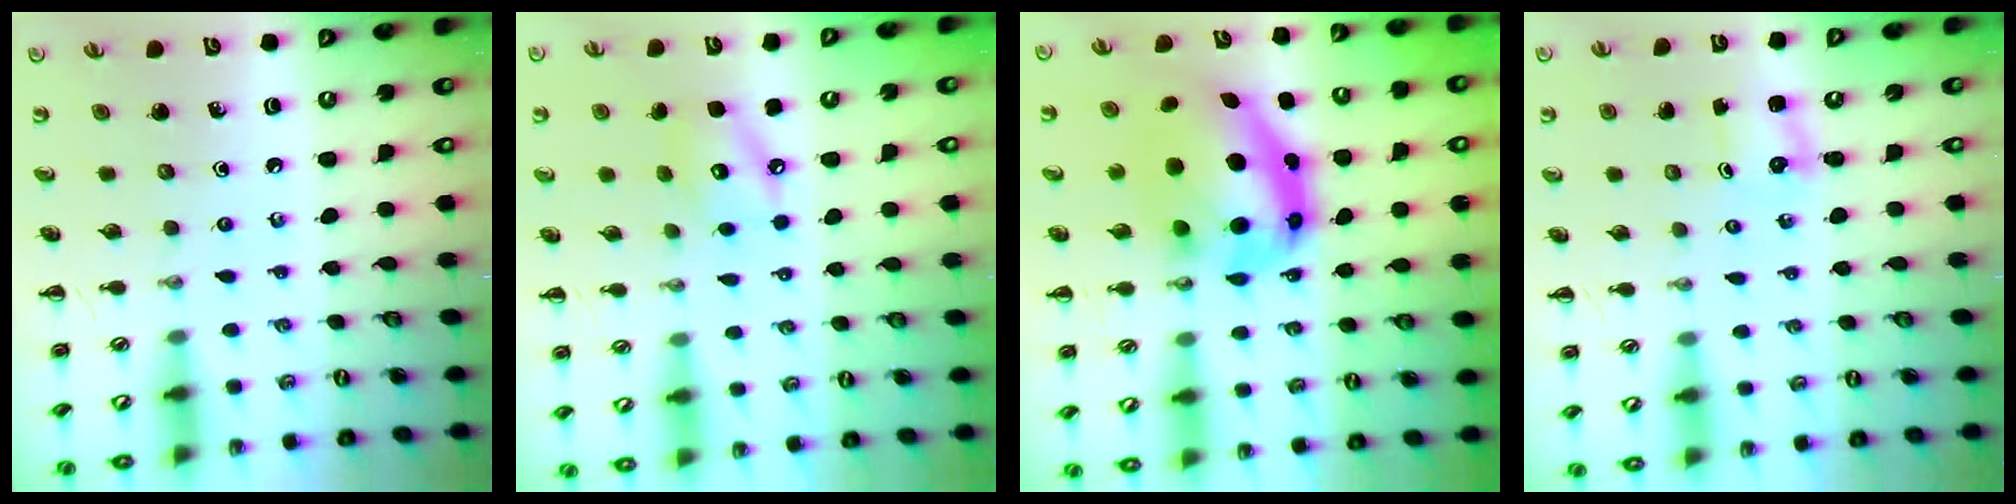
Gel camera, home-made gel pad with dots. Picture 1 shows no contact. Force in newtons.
{"total": 7.2, "press": 7.2, "slide": 0.4}
{"total": 12.8, "press": 12.4, "slide": 3.1}
{"total": 1.1, "press": 1.1, "slide": 0.4}